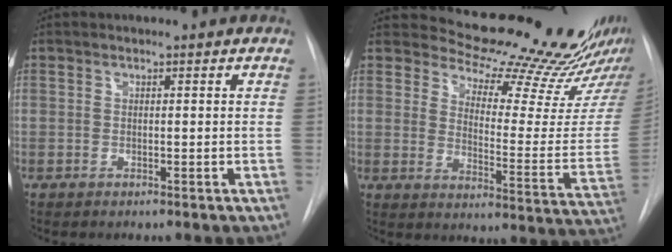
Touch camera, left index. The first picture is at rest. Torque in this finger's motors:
{"motor_torque": [1.02, -1.12, 0.19, -0.04]}